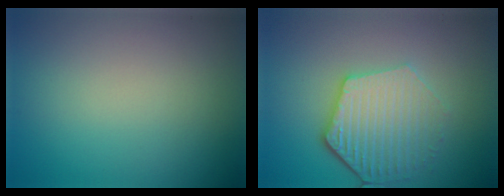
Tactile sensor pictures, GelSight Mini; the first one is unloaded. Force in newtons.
{"total": 5.8, "press": 4.3, "slide": 3.8}